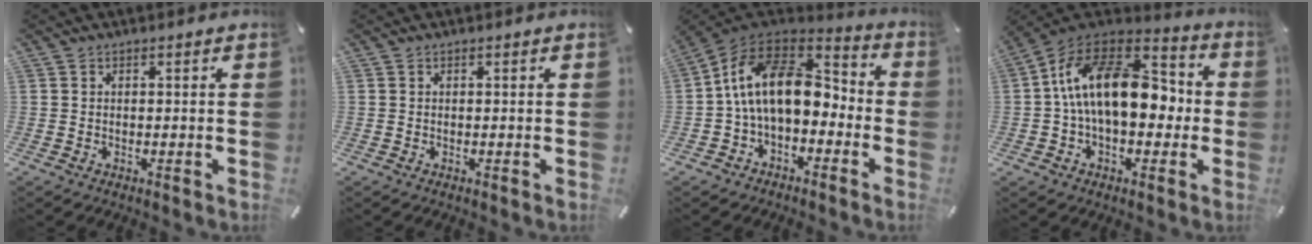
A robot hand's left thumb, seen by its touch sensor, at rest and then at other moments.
{"total": 0.0}
{"total": 17.2, "force": [0.5, 11.3, 12.9], "torque": [-0.244, 0.014, 0.005]}
{"total": 20.9, "force": [0.9, 12.7, 16.6], "torque": [-0.291, 0.017, 0.012]}